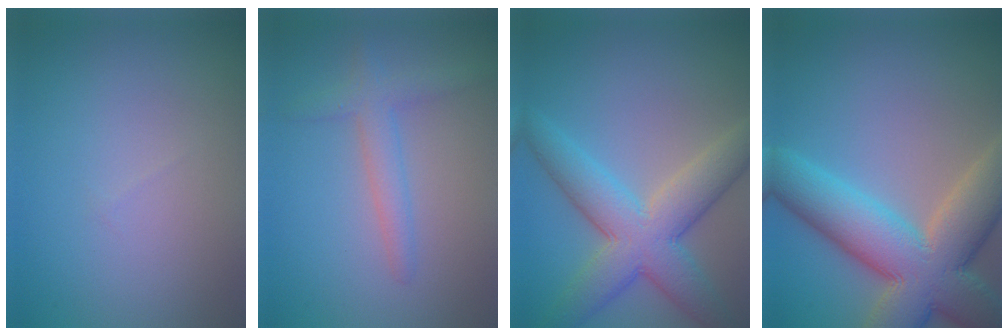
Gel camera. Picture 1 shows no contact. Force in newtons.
{"total": 2.7, "press": 2.6, "slide": 0.1}
{"total": 7.7, "press": 7.7, "slide": 0.1}
{"total": 11.9, "press": 11.9, "slide": 0.9}